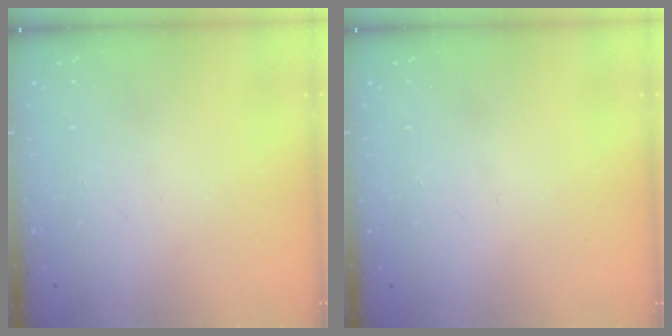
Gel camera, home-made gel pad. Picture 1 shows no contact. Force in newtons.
{"total": 0.0}